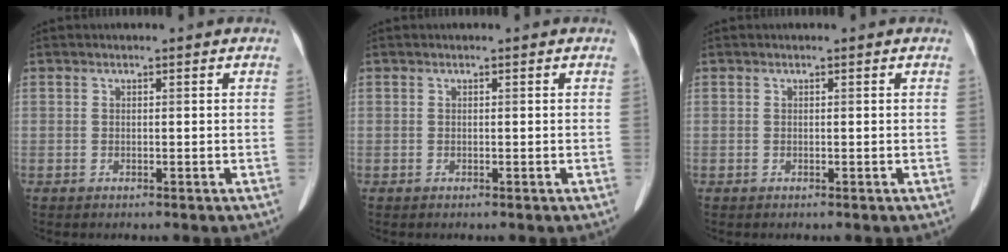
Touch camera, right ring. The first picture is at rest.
{"total": 0.0}
{"total": 0.0}